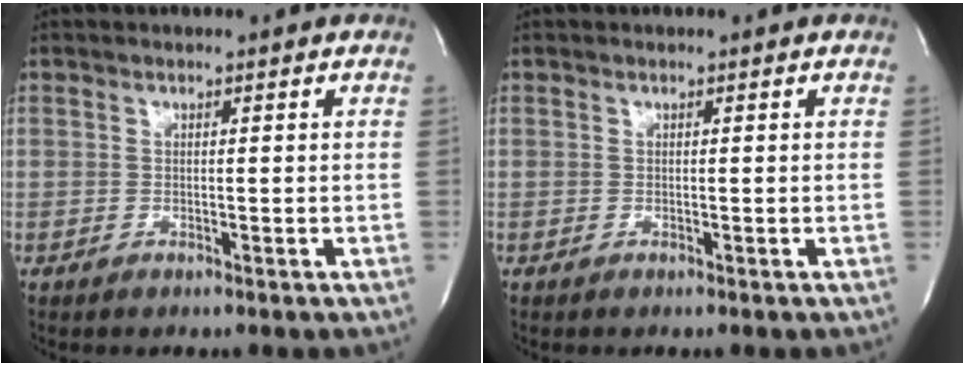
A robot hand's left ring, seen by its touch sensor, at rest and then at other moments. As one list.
[{"total": 0.0}]